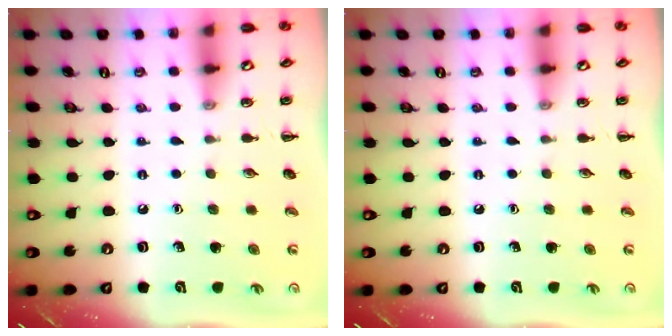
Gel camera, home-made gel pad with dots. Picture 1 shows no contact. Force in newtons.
{"total": 0.0}